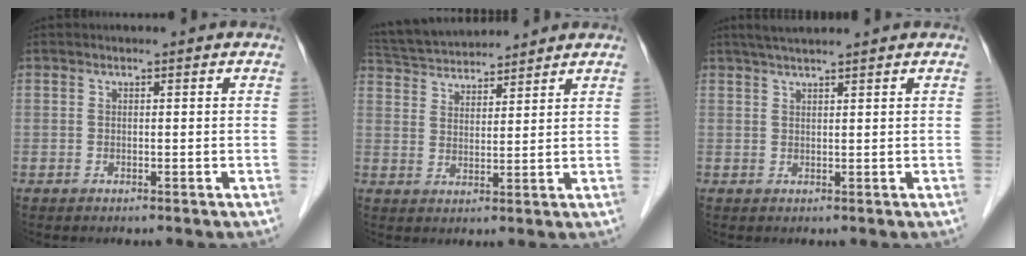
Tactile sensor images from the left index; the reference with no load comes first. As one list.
[{"total": 11.5, "force": [10.9, 1.8, 3.1], "torque": [-0.065, 0.035, 0.188]}, {"total": 5.2, "force": [4.4, -0.3, 2.7], "torque": [-0.045, 0.030, 0.075]}]